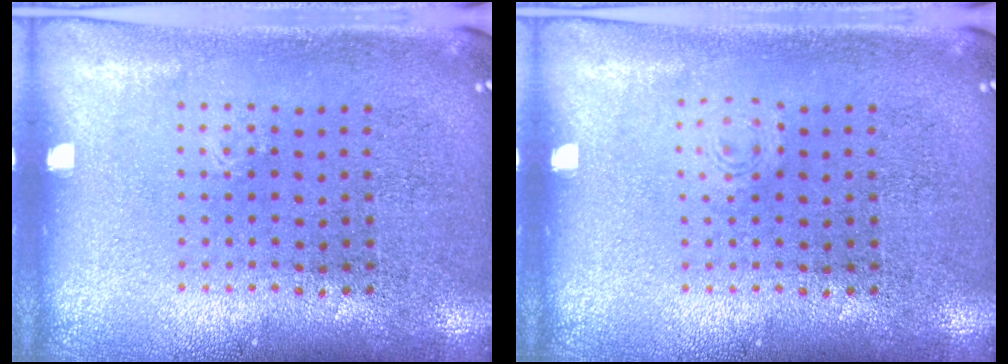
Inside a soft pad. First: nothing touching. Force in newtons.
{"total": 0.7, "press": 0.7, "slide": 0.2}